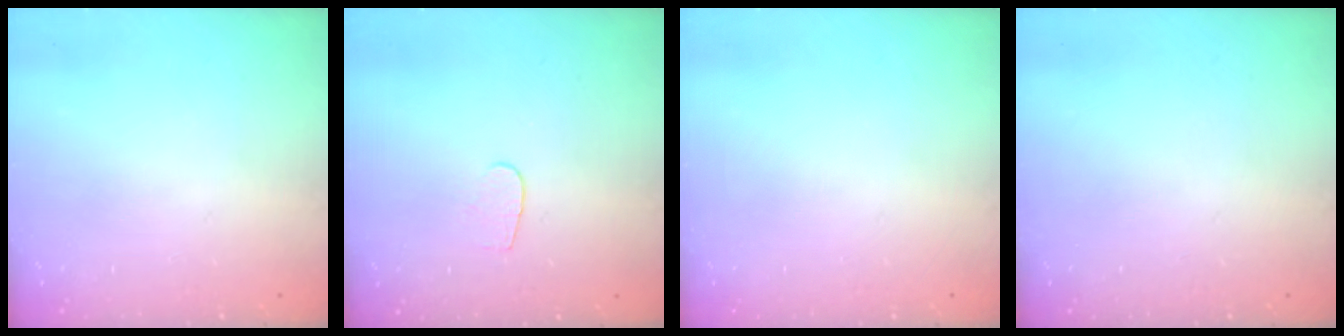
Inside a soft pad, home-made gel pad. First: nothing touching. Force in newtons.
{"total": 3.6, "press": 3.6, "slide": 0.3}
{"total": 0.0}
{"total": 0.0}